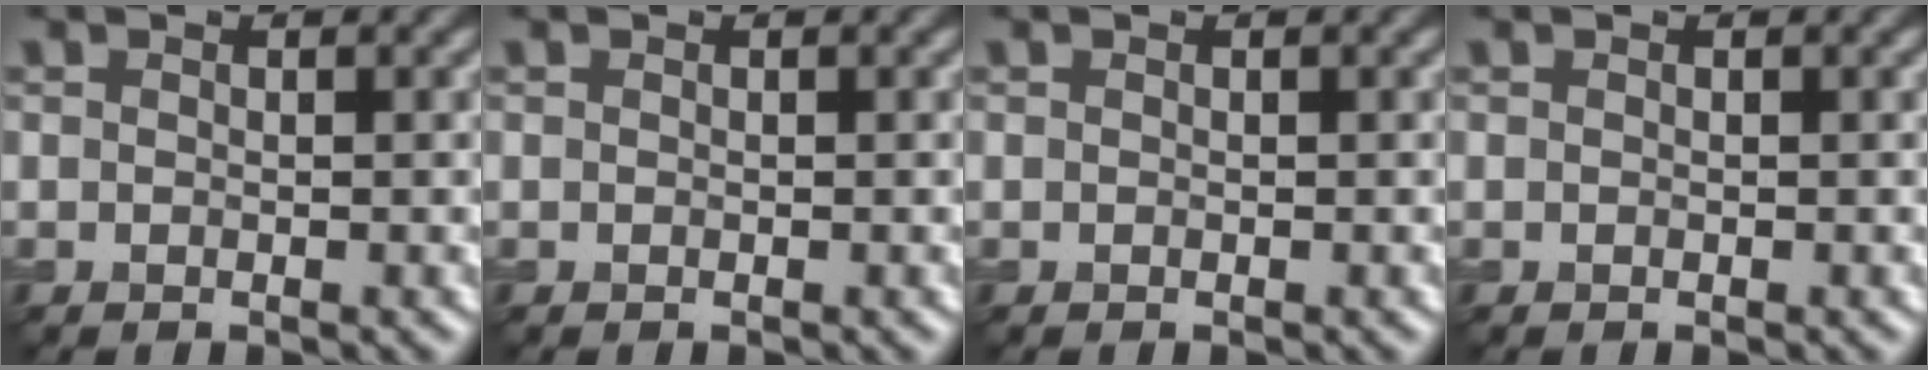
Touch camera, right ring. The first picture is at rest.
{"total": 0.0}
{"total": 0.0}
{"total": 0.0}